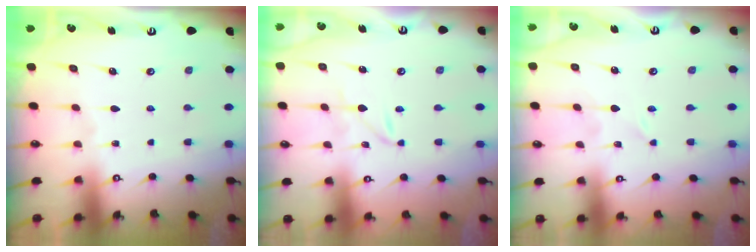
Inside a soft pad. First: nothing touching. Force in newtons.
{"total": 0.9, "press": 0.9, "slide": 0.1}
{"total": 0.0}